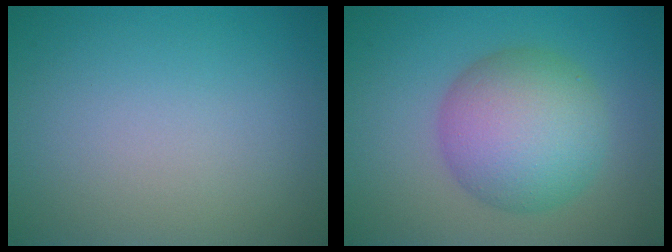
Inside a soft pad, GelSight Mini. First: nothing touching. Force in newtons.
{"total": 8.0, "press": 8.0, "slide": 0.0}